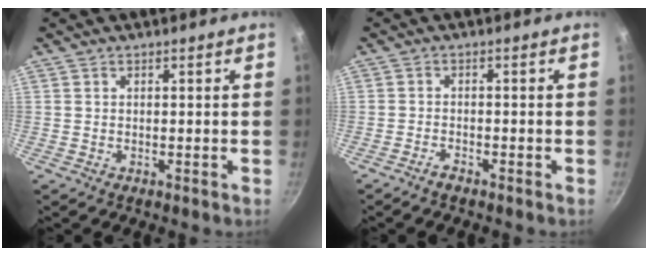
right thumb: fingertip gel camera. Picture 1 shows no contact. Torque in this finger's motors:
{"motor_torque": [-0.60, 0.41, 0.00, 0.60, 0.07]}